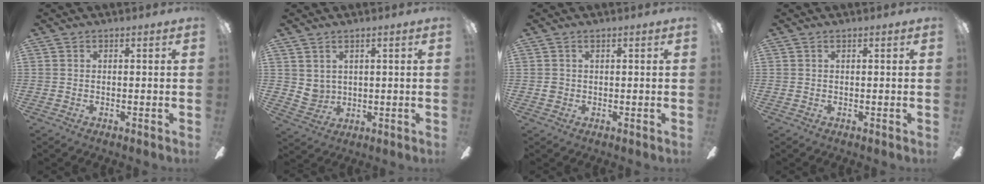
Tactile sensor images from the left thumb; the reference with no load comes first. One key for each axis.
{"total": 4.1, "fx": 2.5, "fy": 3.1, "fz": 1.0, "tx": -0.029, "ty": -0.009, "tz": 0.050}
{"total": 0.9, "fx": 0.3, "fy": 0.8, "fz": 0.4, "tx": -0.010, "ty": 0.005, "tz": 0.004}
{"total": 0.0}